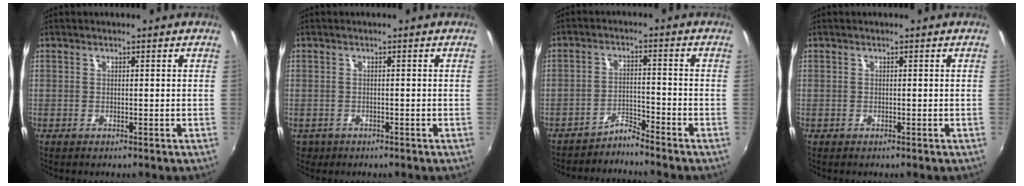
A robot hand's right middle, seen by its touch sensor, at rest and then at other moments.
{"total": 2.6, "force": [-1.2, 2.1, 0.9], "torque": [-0.025, -0.005, -0.015]}
{"total": 3.4, "force": [-3.4, -0.6, -0.1], "torque": [0.000, 0.005, -0.063]}
{"total": 0.0}